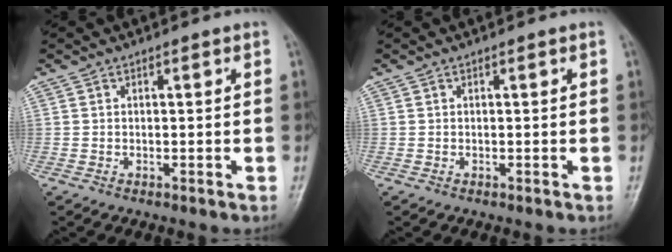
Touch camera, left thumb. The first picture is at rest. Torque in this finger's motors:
{"motor_torque": [0.01, 0.00, 0.02, -0.03, 0.00]}